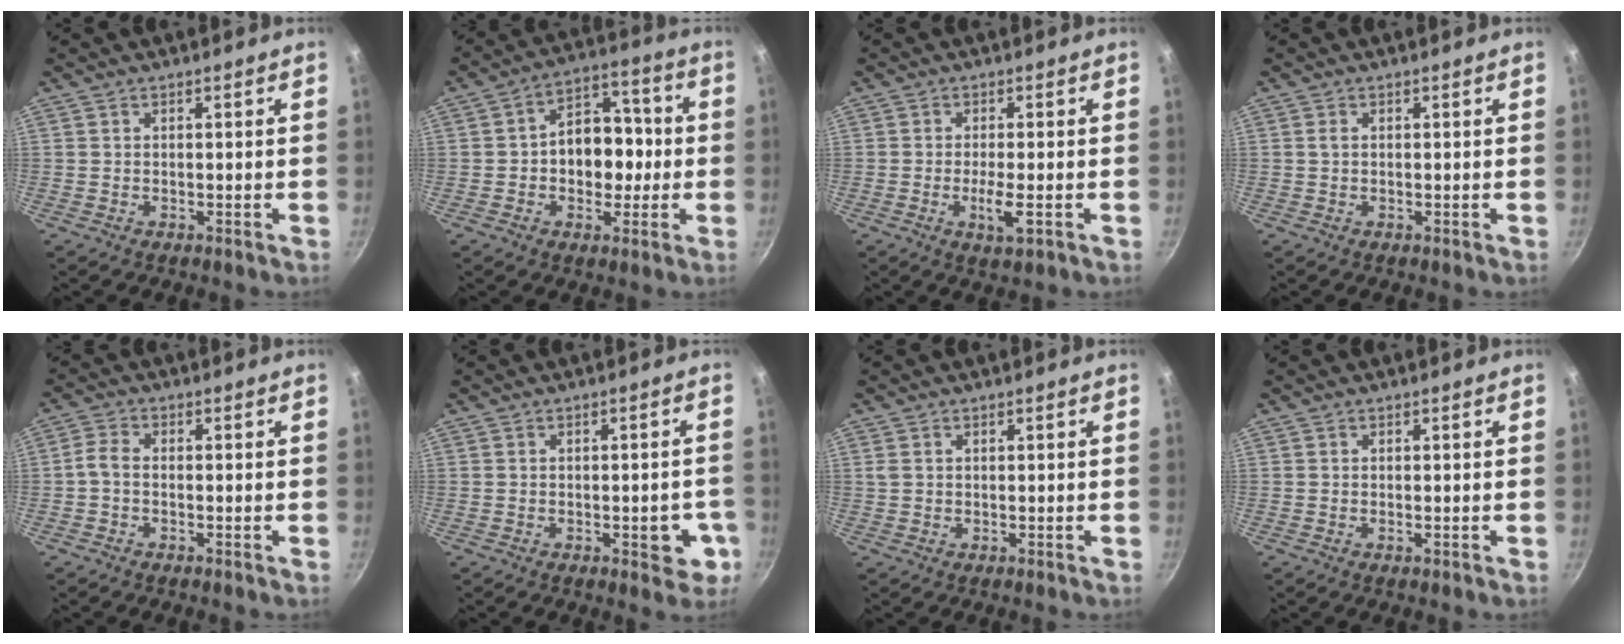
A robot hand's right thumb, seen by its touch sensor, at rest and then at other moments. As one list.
[{"total": 12.1, "force": [-0.6, 8.4, 8.7], "torque": [-0.083, 0.034, -0.016]}, {"total": 4.1, "force": [-1.2, 1.0, 3.8], "torque": [-0.075, -0.006, -0.020]}, {"total": 0.7, "force": [0.1, 0.4, 0.6], "torque": [-0.012, -0.001, 0.001]}, {"total": 3.0, "force": [-0.7, 1.7, 2.4], "torque": [-0.050, 0.010, -0.021]}, {"total": 5.7, "force": [-2.1, 2.6, 4.6], "torque": [-0.032, 0.016, -0.020]}, {"total": 1.2, "force": [0.3, 0.9, 0.7], "torque": [-0.016, 0.003, 0.011]}, {"total": 0.0}]